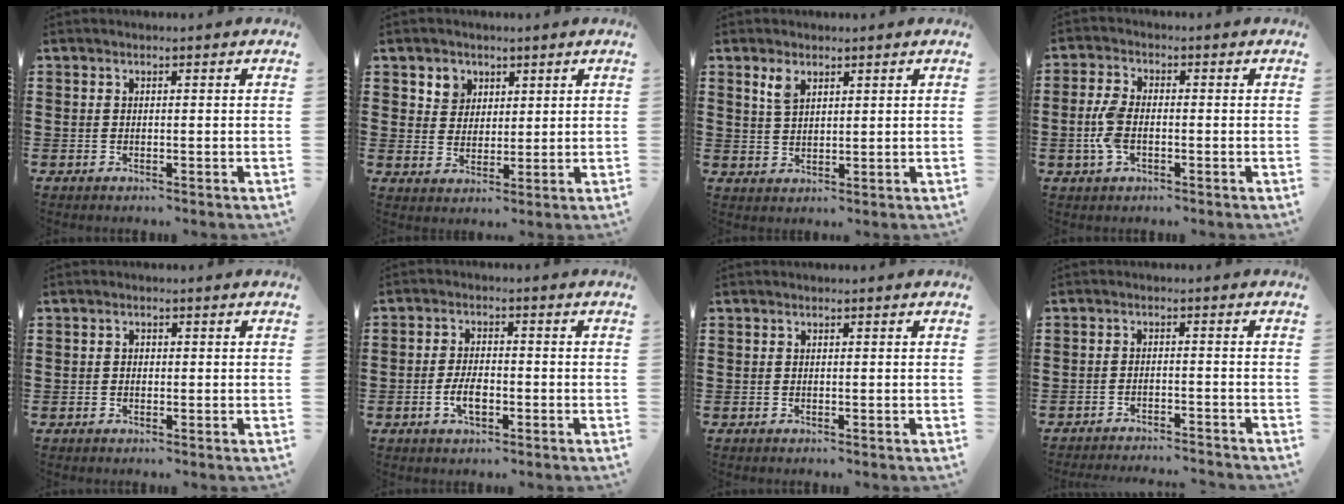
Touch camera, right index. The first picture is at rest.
{"total": 3.8, "force": [1.9, 3.2, 0.2], "torque": [-0.021, 0.013, 0.035]}
{"total": 3.1, "force": [2.0, 1.5, 1.8], "torque": [-0.043, 0.005, 0.036]}
{"total": 5.2, "force": [-1.0, 2.7, 4.3], "torque": [-0.113, -0.006, -0.026]}
{"total": 0.7, "force": [-0.1, 0.6, 0.4], "torque": [-0.010, 0.002, -0.002]}
{"total": 4.1, "force": [-1.3, 1.9, 3.4], "torque": [-0.076, -0.002, -0.026]}
{"total": 0.0}
{"total": 2.3, "force": [-2.3, -0.2, 0.2], "torque": [-0.008, 0.000, -0.049]}